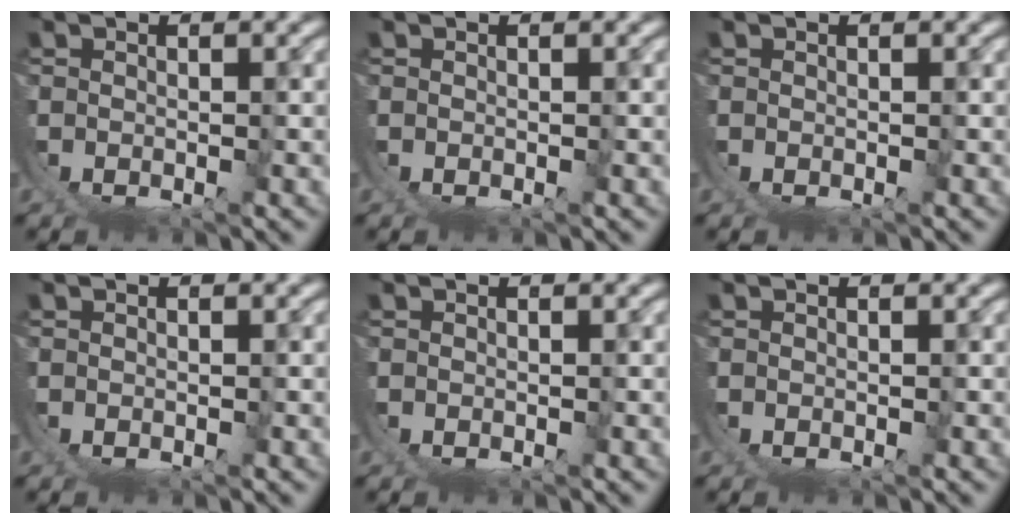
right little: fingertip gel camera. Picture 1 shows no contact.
{"total": 0.0}
{"total": 0.0}
{"total": 0.0}
{"total": 0.0}
{"total": 0.0}